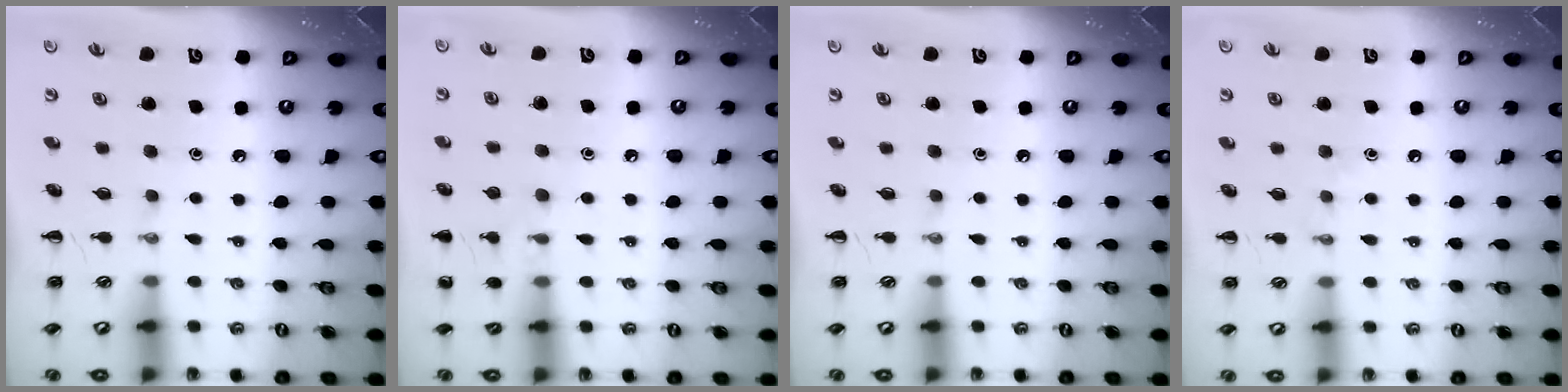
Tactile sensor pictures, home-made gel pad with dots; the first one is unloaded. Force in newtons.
{"total": 7.7, "press": 7.3, "slide": 2.4}
{"total": 0.0}
{"total": 3.5, "press": 3.4, "slide": 0.9}